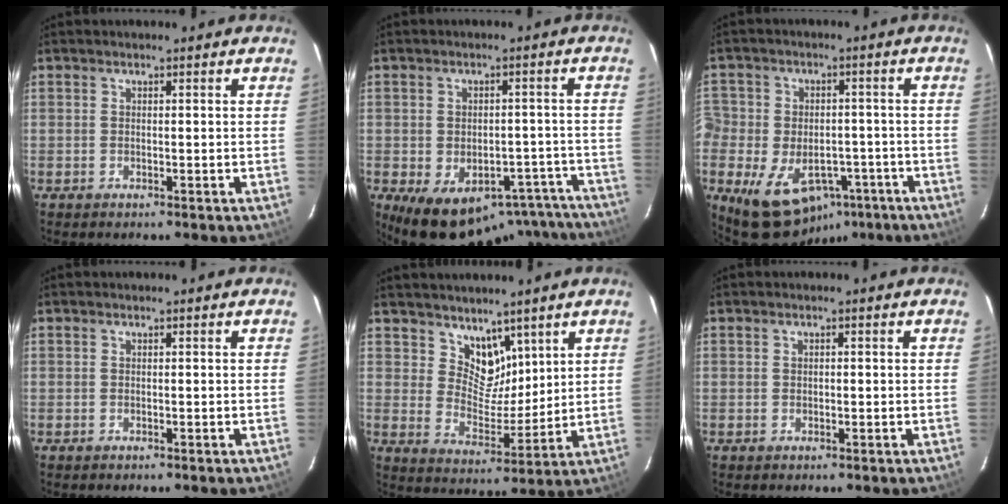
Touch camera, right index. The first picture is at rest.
{"total": 17.3, "force": [-13.0, 9.3, 6.7], "torque": [-0.110, 0.029, -0.132]}
{"total": 15.7, "force": [-7.9, 11.6, 7.2], "torque": [-0.183, 0.010, -0.100]}
{"total": 0.0}
{"total": 7.8, "force": [5.5, 4.8, 2.6], "torque": [-0.031, -0.008, 0.103]}
{"total": 0.6, "force": [0.0, 0.5, 0.3], "torque": [-0.005, 0.004, 0.001]}